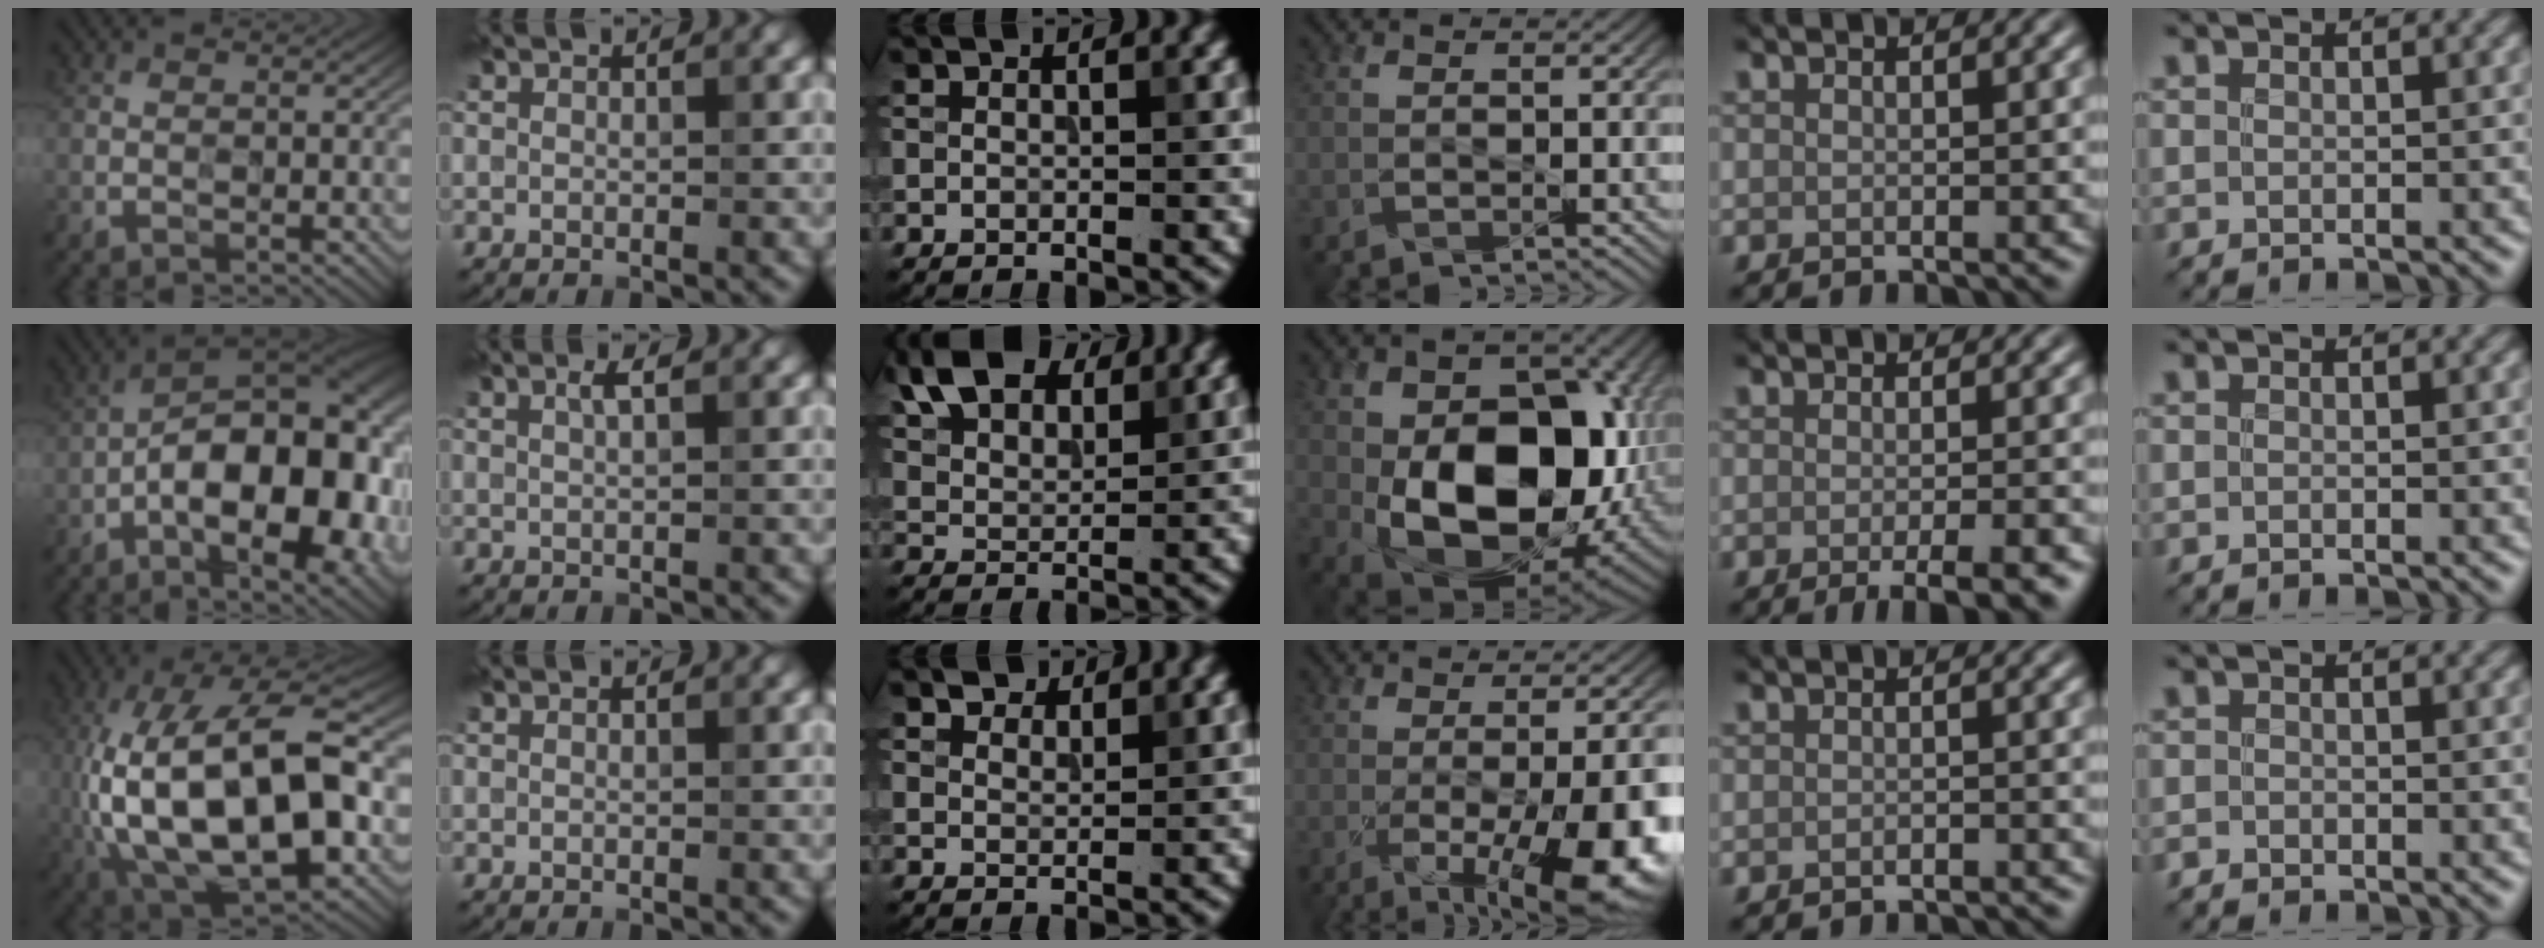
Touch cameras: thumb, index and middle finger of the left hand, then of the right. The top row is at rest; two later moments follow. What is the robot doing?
{"motion": "wipe", "object": "bowl"}